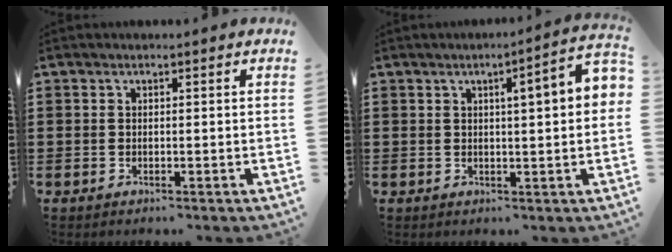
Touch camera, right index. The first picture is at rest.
{"total": 4.8, "force": [0.8, 0.4, 4.7], "torque": [-0.078, -0.004, 0.007]}